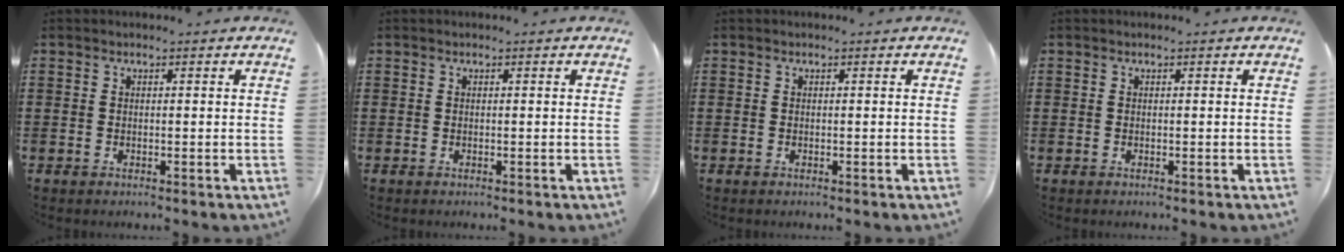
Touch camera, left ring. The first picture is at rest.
{"total": 0.0}
{"total": 0.0}
{"total": 0.0}